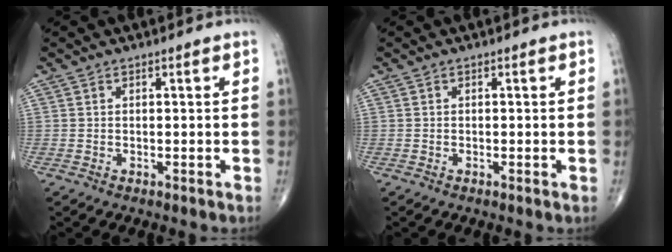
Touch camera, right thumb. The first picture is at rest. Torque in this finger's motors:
{"motor_torque": [-0.18, 0.04, -0.09, -0.05, -0.02]}